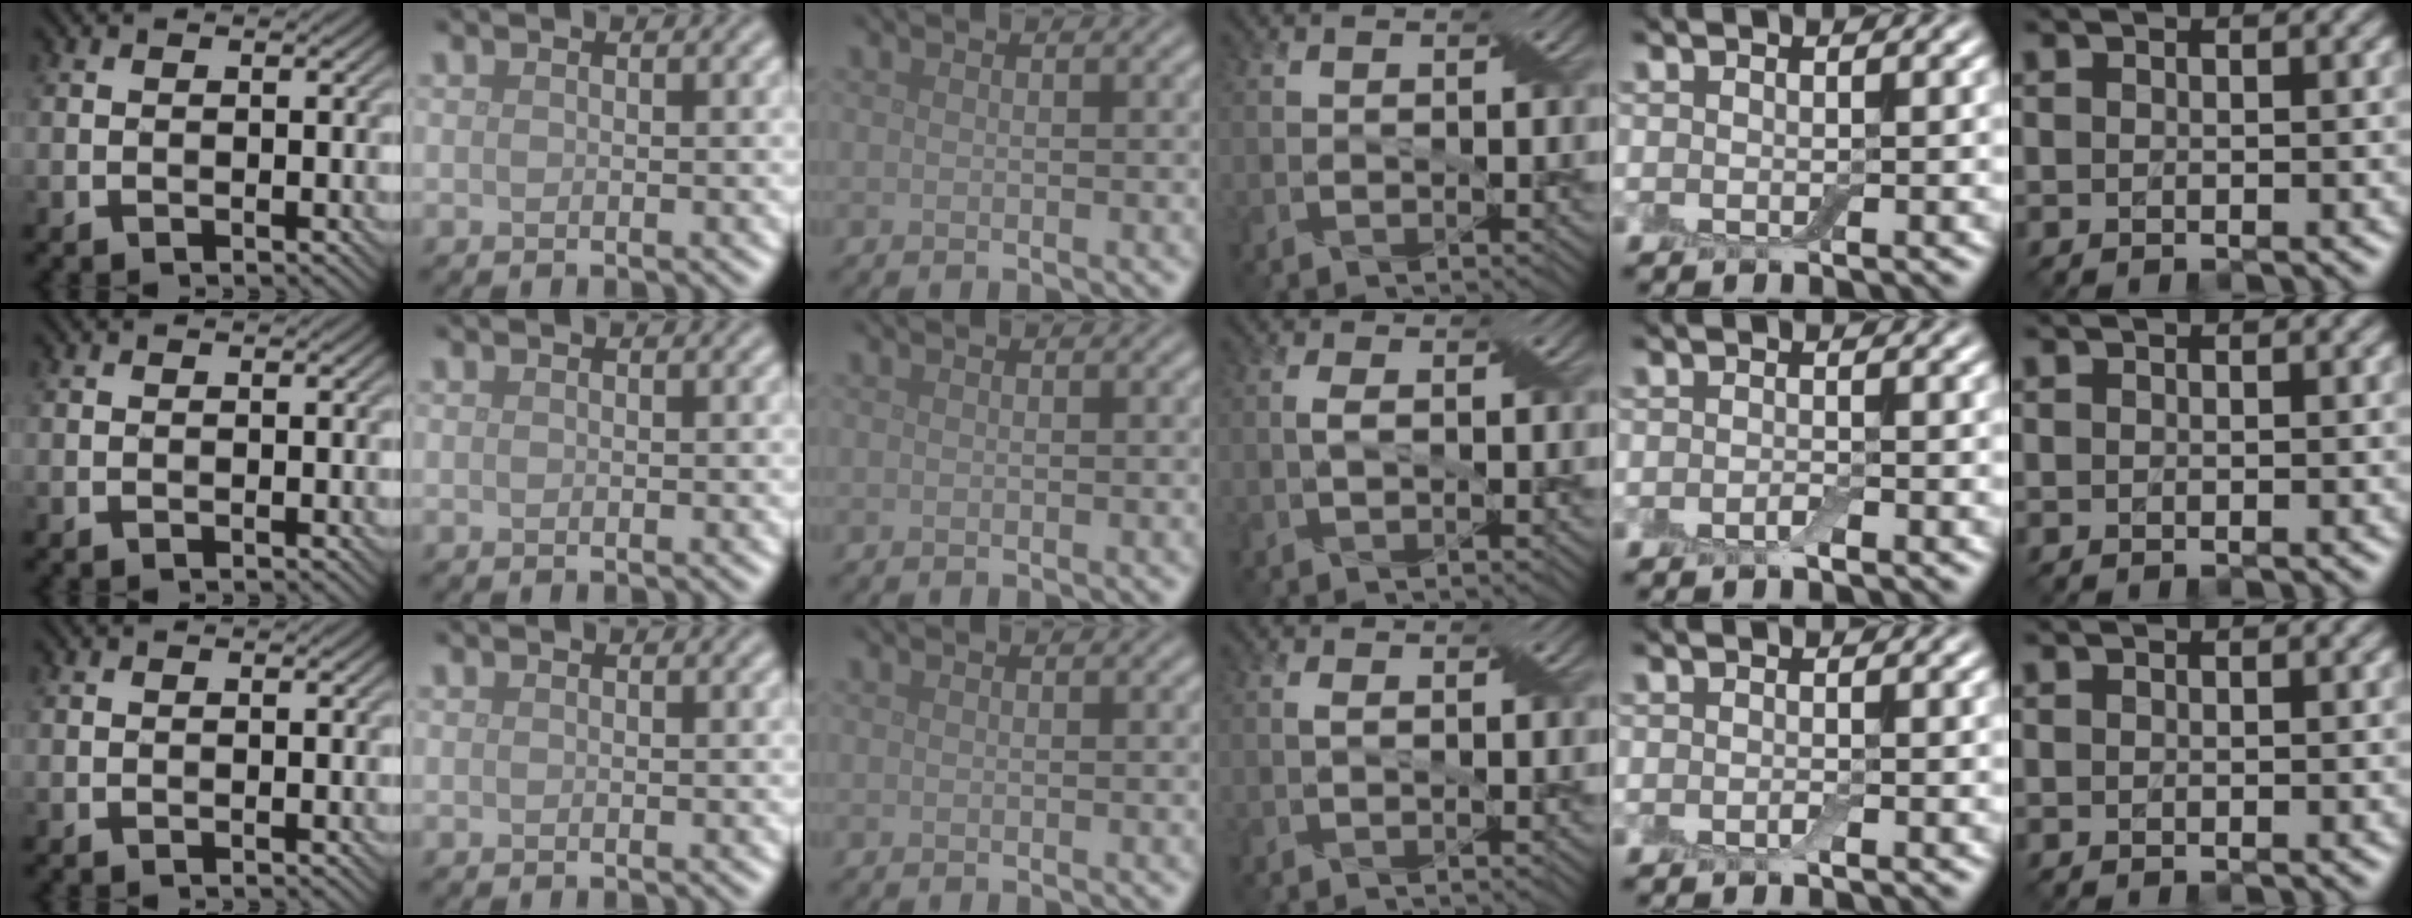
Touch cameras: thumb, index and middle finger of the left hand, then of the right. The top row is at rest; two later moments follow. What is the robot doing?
{"motion": "shake", "object": "box of matches"}